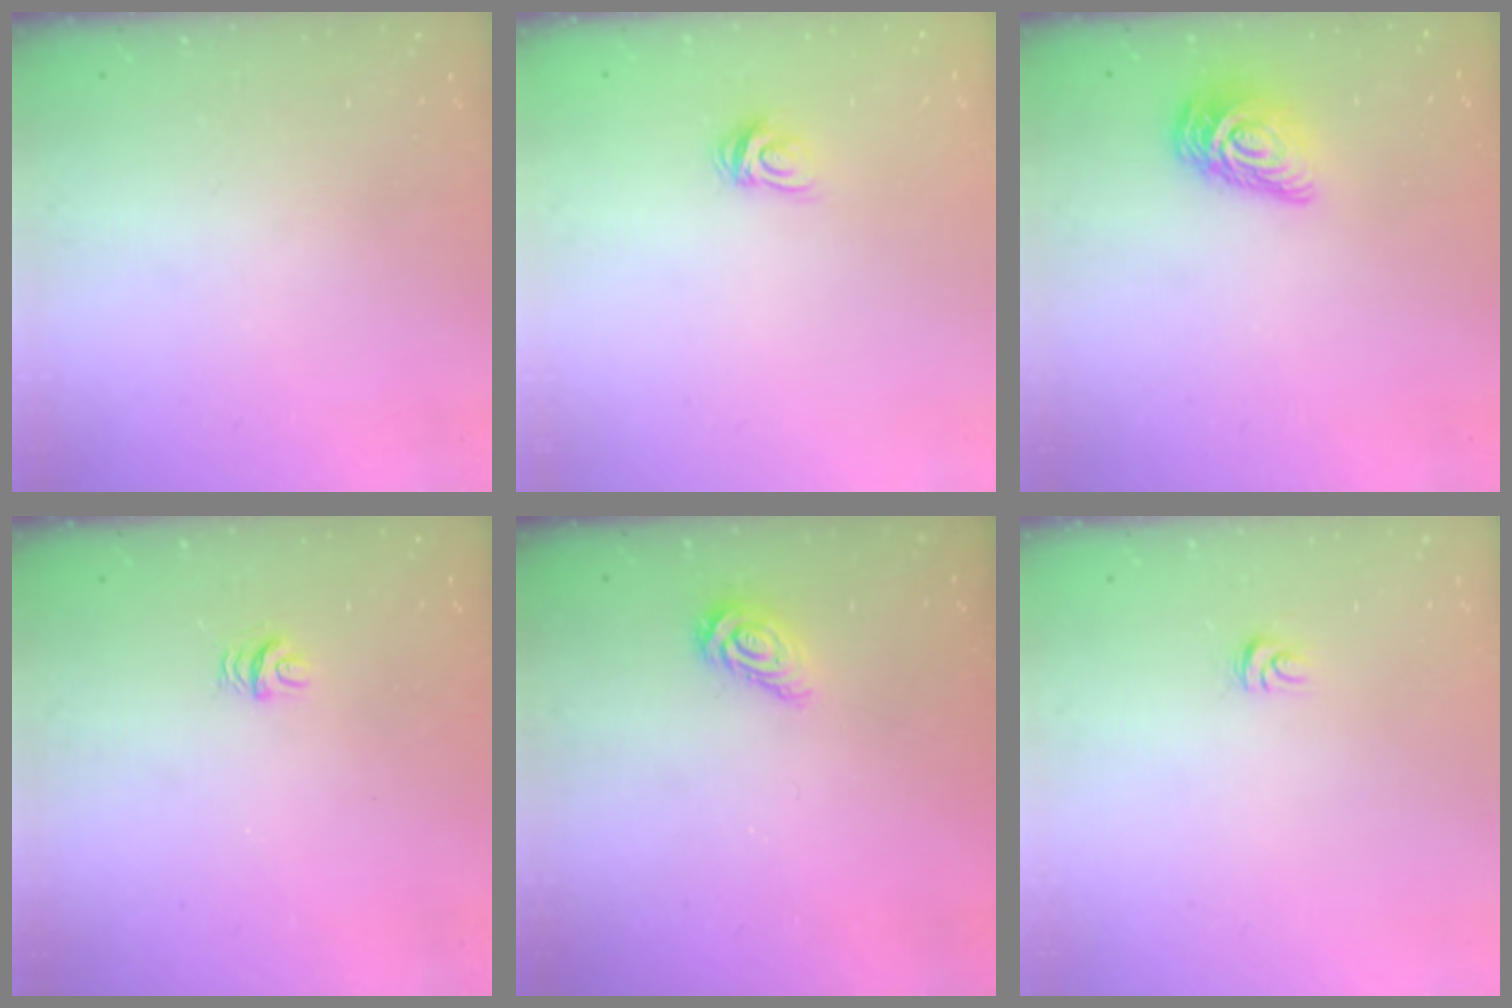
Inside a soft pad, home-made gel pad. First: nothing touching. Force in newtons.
{"total": 5.0, "press": 4.9, "slide": 0.5}
{"total": 10.7, "press": 10.7, "slide": 0.6}
{"total": 4.8, "press": 4.8, "slide": 0.4}
{"total": 5.5, "press": 5.5, "slide": 0.5}
{"total": 4.1, "press": 4.1, "slide": 0.4}